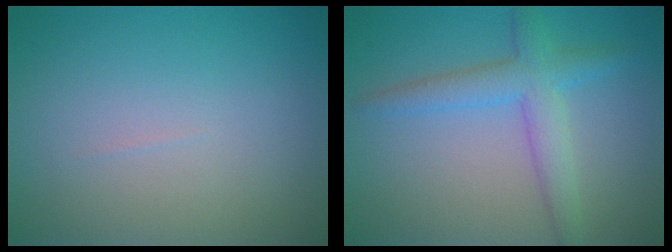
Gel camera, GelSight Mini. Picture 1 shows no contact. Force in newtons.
{"total": 3.8, "press": 3.8, "slide": 0.2}